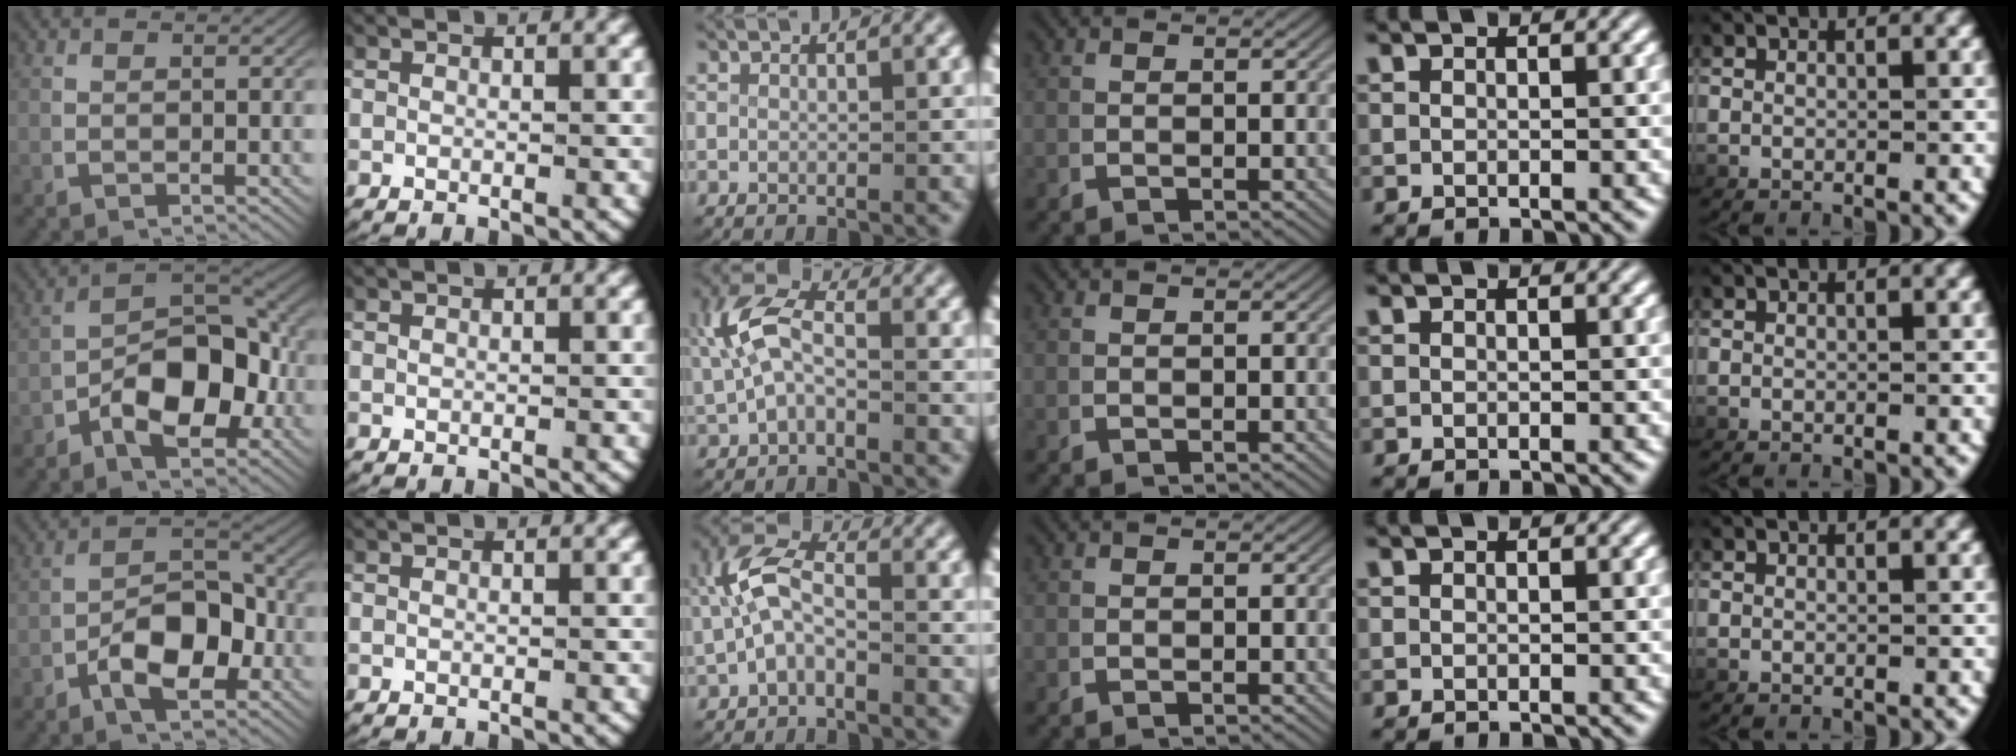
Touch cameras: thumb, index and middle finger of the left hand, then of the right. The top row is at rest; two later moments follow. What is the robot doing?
{"motion": "lift_and_place", "object": "fork"}